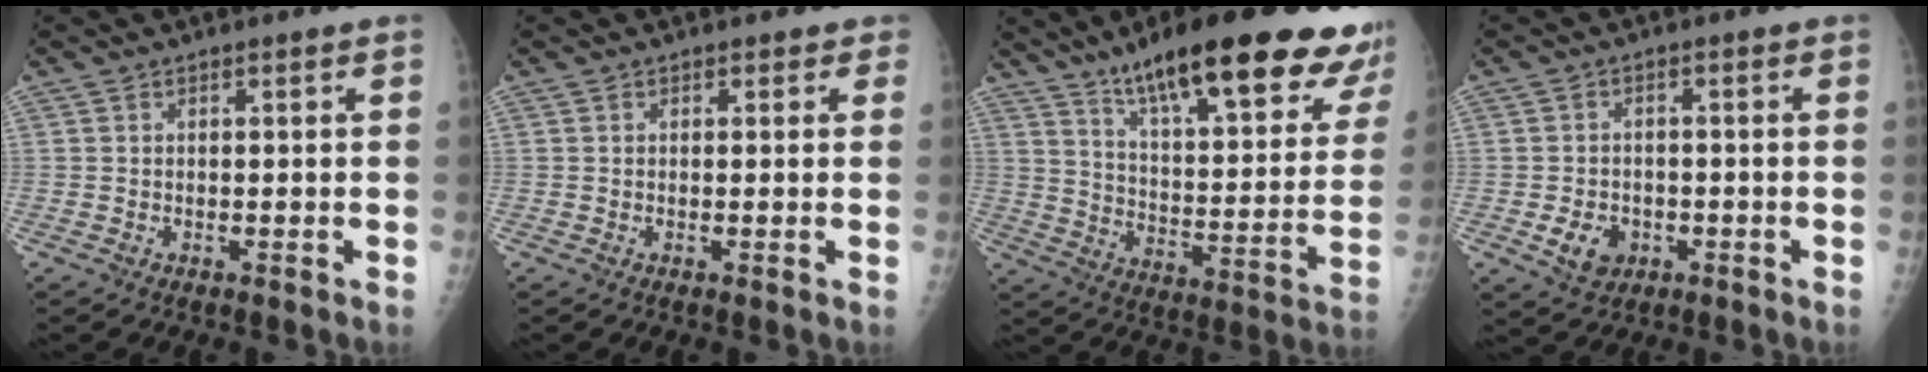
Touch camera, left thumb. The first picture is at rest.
{"total": 1.1, "force": [0.6, 0.9, 0.0], "torque": [0.017, 0.000, 0.001]}
{"total": 27.4, "force": [19.3, 6.2, 18.4], "torque": [-0.233, -0.063, 0.281]}
{"total": 5.4, "force": [-1.7, 4.3, 2.8], "torque": [-0.034, 0.006, -0.020]}